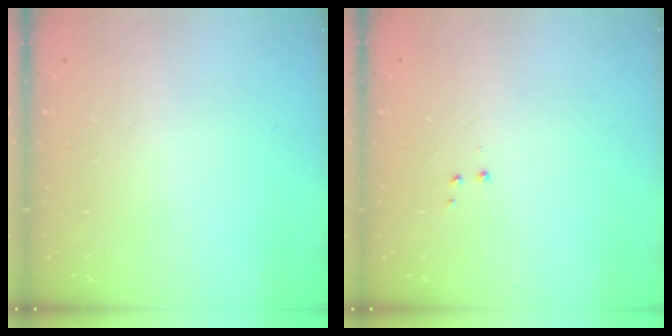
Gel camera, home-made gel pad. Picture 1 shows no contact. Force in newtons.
{"total": 2.8, "press": 2.7, "slide": 0.5}